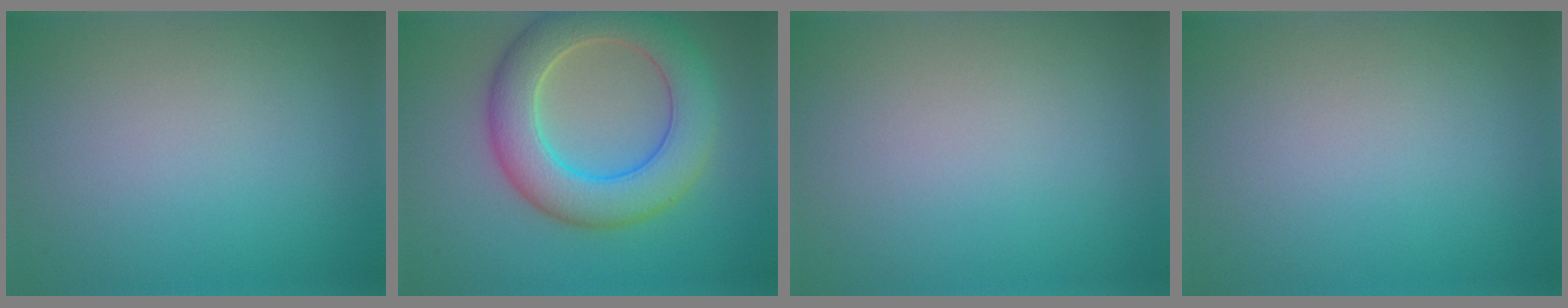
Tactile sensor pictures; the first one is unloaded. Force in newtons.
{"total": 7.7, "press": 7.7, "slide": 0.3}
{"total": 0.0}
{"total": 0.0}